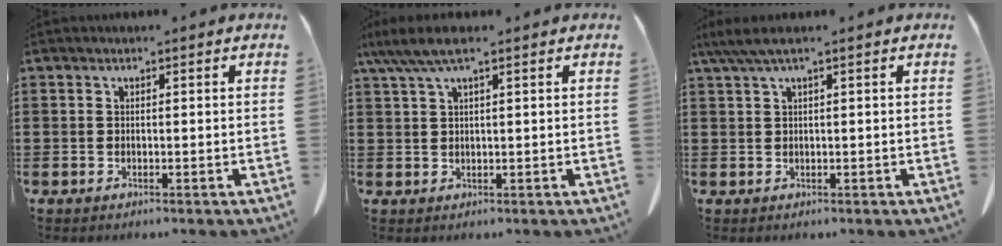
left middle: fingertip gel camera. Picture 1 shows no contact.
{"total": 4.7, "force": [2.8, 0.6, 3.8], "torque": [-0.084, -0.005, 0.050]}
{"total": 2.4, "force": [1.1, 0.0, 2.1], "torque": [-0.048, -0.008, 0.020]}